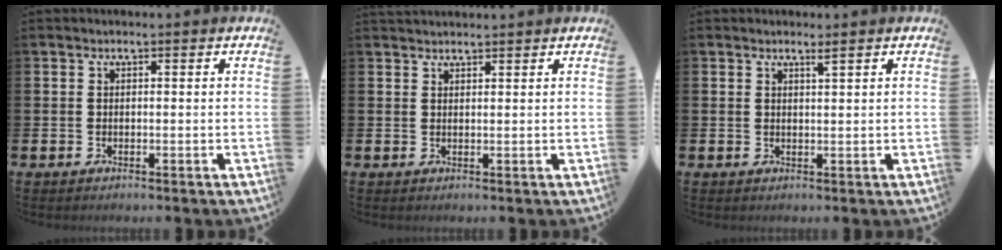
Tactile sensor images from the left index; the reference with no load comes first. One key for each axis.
{"total": 1.5, "fx": 1.5, "fy": 0.2, "fz": 0.0, "tx": 0.006, "ty": -0.007, "tz": 0.026}
{"total": 1.3, "fx": 1.1, "fy": 0.0, "fz": 0.7, "tx": -0.004, "ty": -0.004, "tz": 0.017}